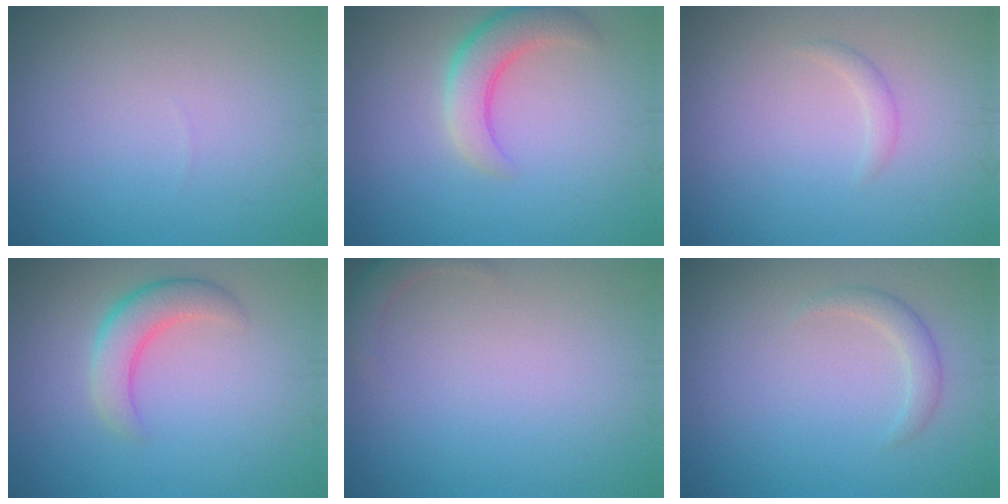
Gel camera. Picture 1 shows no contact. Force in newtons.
{"total": 3.9, "press": 3.9, "slide": 0.2}
{"total": 0.9, "press": 0.9, "slide": 0.1}
{"total": 3.5, "press": 3.5, "slide": 0.1}
{"total": 1.6, "press": 1.6, "slide": 0.3}
{"total": 1.6, "press": 1.6, "slide": 0.1}